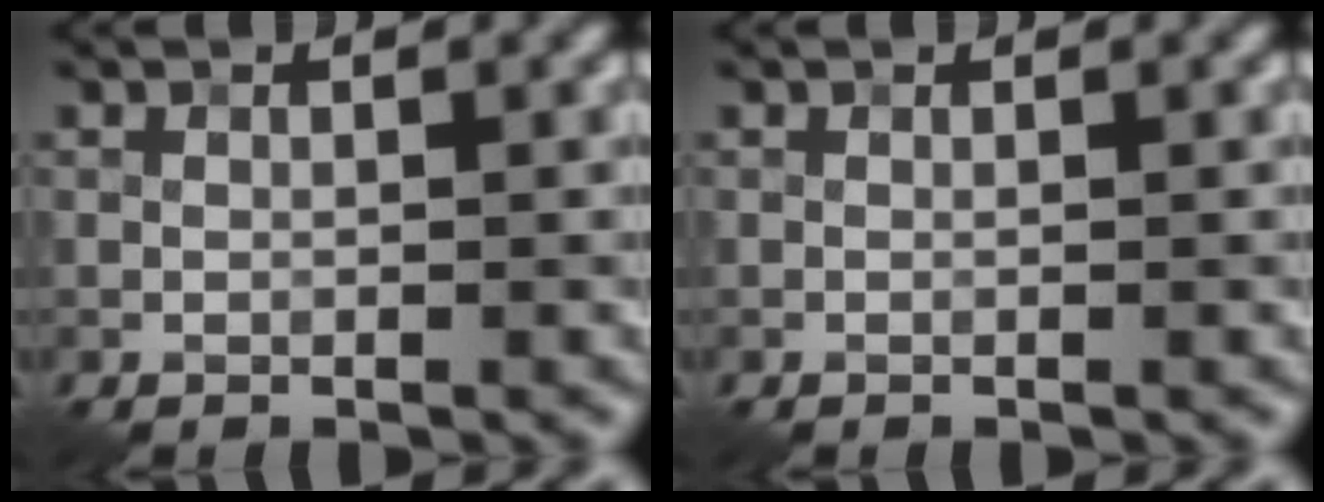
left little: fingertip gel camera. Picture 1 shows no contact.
{"total": 0.0}